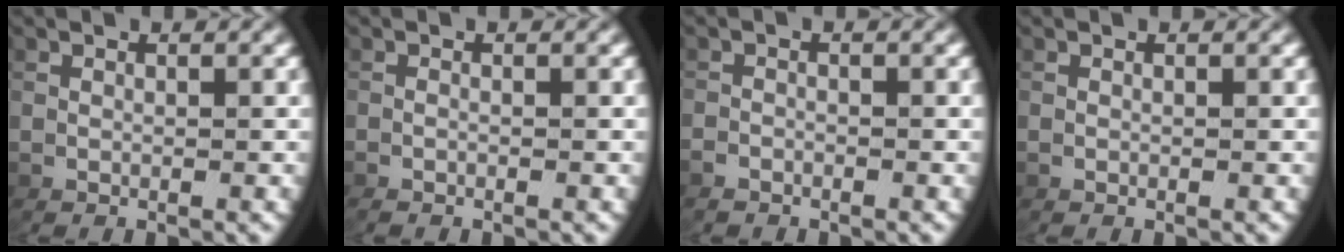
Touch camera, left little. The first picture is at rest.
{"total": 0.8, "force": [-0.8, 0.1, 0.3], "torque": [-0.011, -0.004, -0.013]}
{"total": 1.0, "force": [-1.0, -0.3, -0.1], "torque": [-0.001, -0.008, -0.015]}
{"total": 0.0}